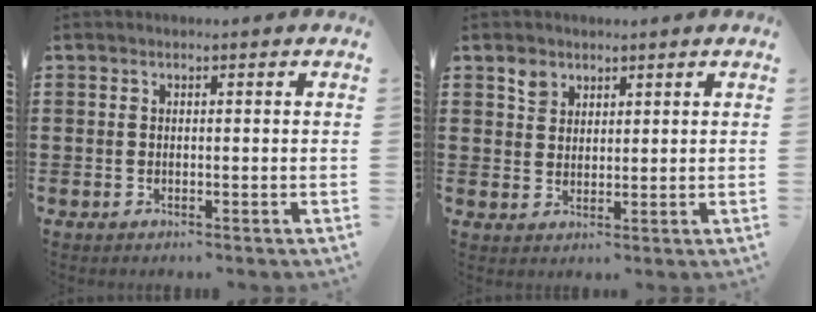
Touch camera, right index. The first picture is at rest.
{"total": 2.9, "force": [2.0, 2.0, 0.4], "torque": [-0.007, 0.002, 0.038]}